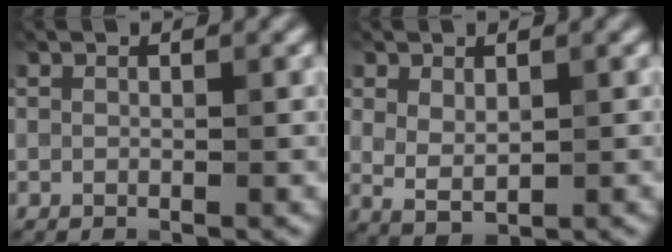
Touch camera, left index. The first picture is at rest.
{"total": 2.3, "force": [0.6, 1.4, 1.8], "torque": [-0.036, -0.003, 0.017]}